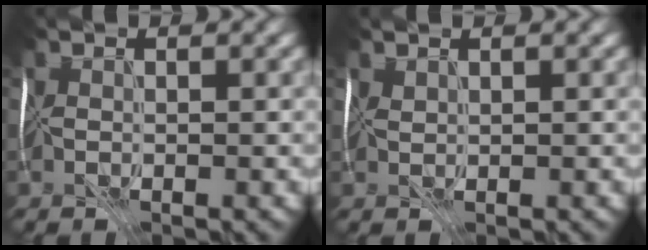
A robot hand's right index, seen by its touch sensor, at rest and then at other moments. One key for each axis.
{"total": 0.8, "fx": 0.8, "fy": 0.1, "fz": 0.1, "tx": -0.004, "ty": 0.002, "tz": 0.022}